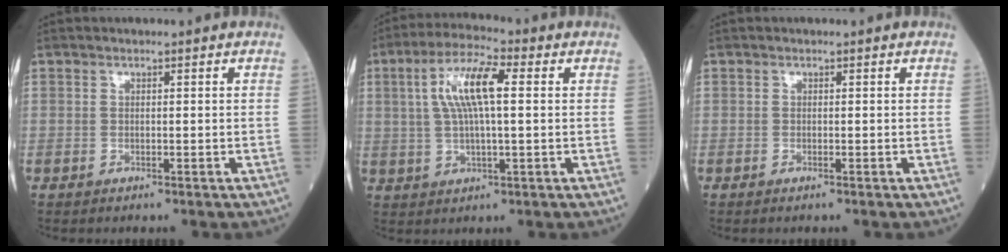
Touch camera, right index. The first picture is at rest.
{"total": 9.3, "force": [2.0, 1.9, 8.9], "torque": [-0.179, 0.018, 0.036]}
{"total": 0.0}